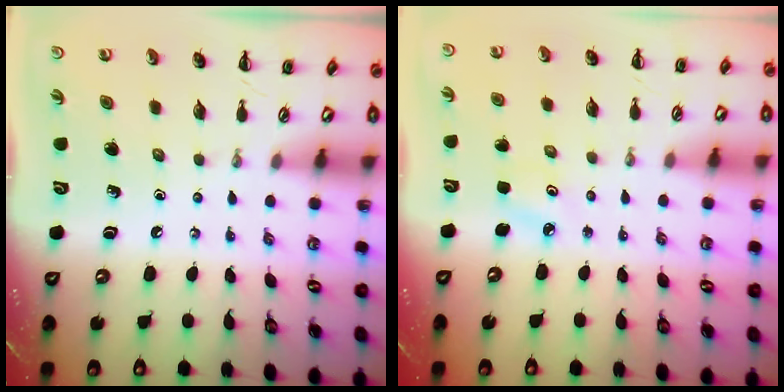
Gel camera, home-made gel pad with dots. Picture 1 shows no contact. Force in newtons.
{"total": 2.3, "press": 2.2, "slide": 0.6}